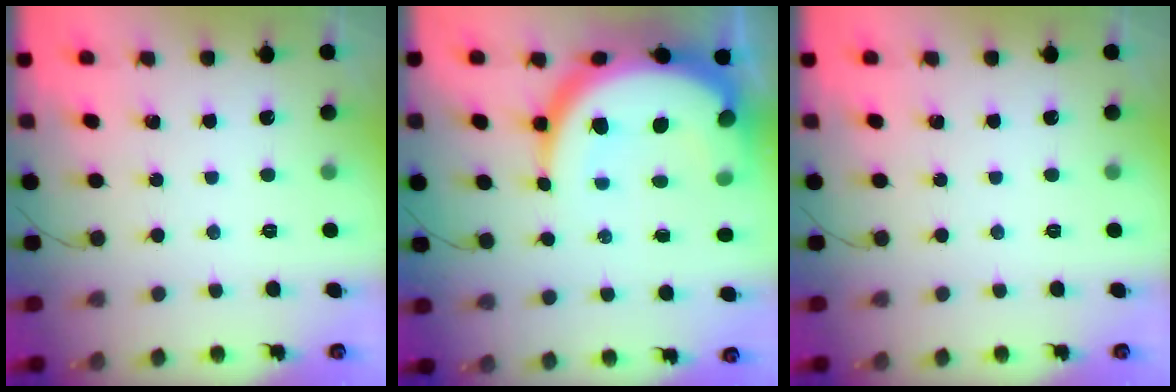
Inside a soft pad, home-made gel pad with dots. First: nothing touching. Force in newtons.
{"total": 19.4, "press": 19.3, "slide": 1.8}
{"total": 0.0}